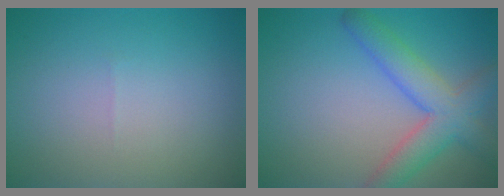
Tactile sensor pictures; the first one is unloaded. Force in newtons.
{"total": 5.4, "press": 5.4, "slide": 0.3}